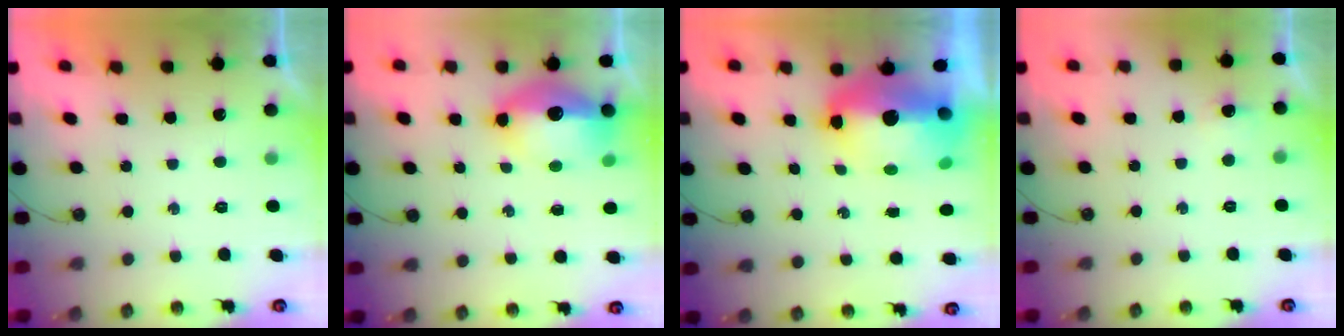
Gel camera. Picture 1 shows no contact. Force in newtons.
{"total": 14.8, "press": 14.7, "slide": 1.7}
{"total": 13.3, "press": 13.1, "slide": 2.3}
{"total": 4.9, "press": 4.4, "slide": 2.0}